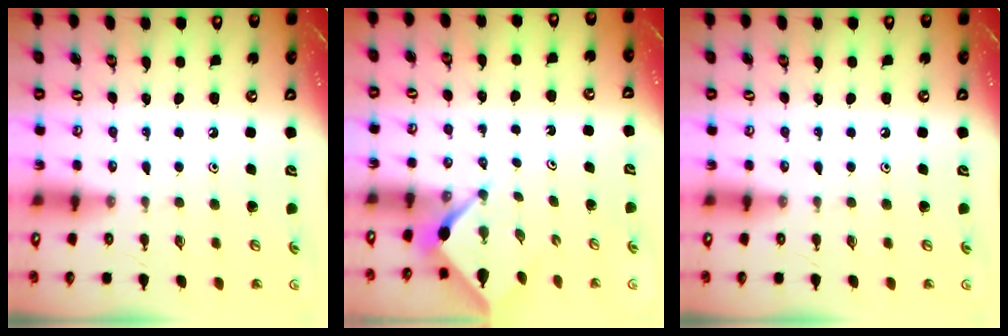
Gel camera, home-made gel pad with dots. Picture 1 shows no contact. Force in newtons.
{"total": 2.5, "press": 2.4, "slide": 0.3}
{"total": 0.0}